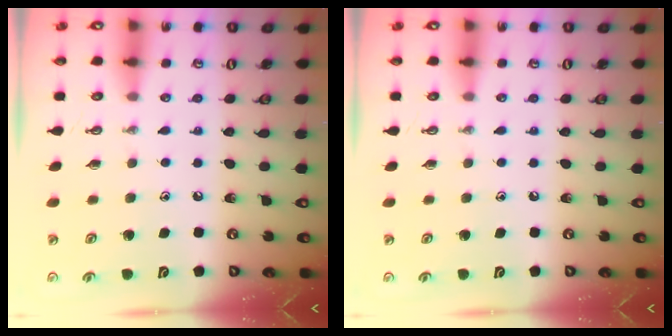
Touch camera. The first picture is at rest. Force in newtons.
{"total": 0.0}